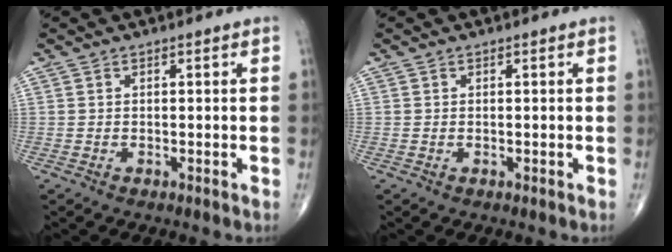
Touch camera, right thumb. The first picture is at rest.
{"total": 0.0}